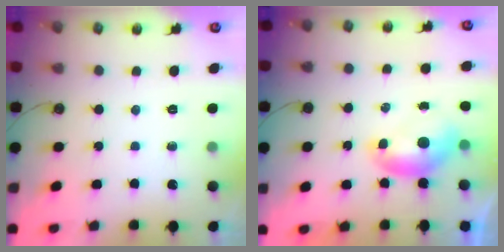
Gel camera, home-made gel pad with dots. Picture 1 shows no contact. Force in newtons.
{"total": 0.0}